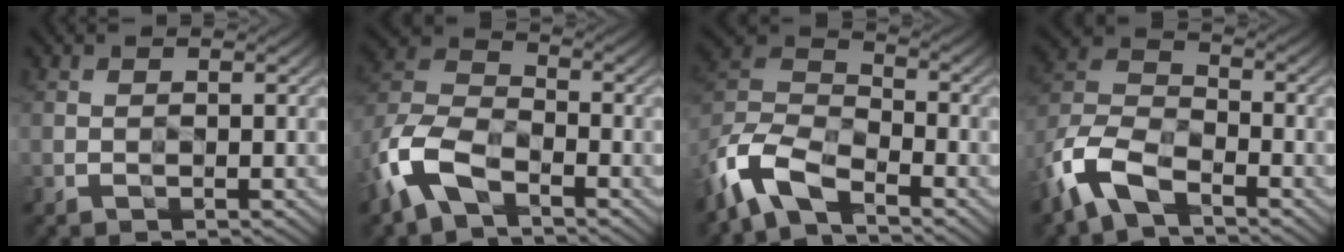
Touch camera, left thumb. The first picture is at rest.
{"total": 10.0, "force": [-5.8, 4.9, 6.4], "torque": [-0.159, -0.006, -0.134]}
{"total": 10.7, "force": [-7.8, 3.9, 6.2], "torque": [-0.149, -0.007, -0.173]}
{"total": 10.0, "force": [-6.5, 4.5, 6.1], "torque": [-0.145, -0.010, -0.150]}